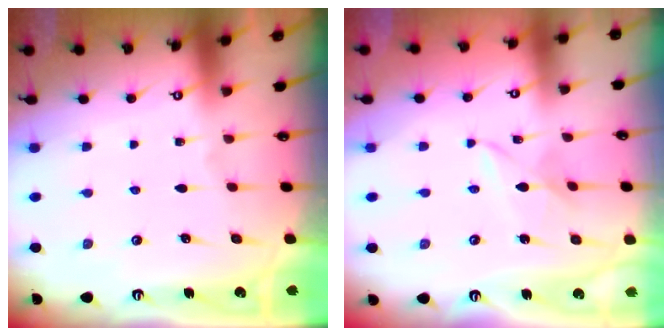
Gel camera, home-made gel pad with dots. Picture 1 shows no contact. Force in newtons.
{"total": 3.2, "press": 3.2, "slide": 0.4}